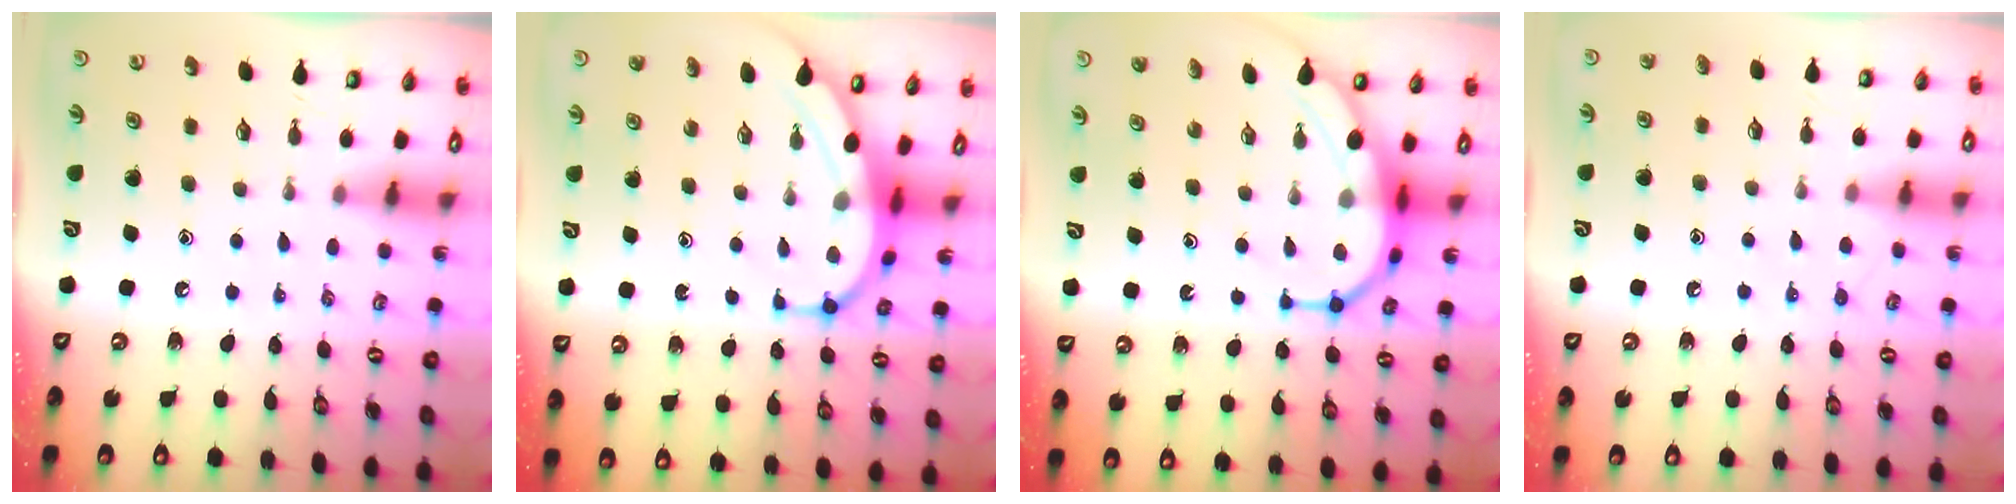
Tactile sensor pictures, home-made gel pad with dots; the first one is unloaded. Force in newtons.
{"total": 8.9, "press": 8.9, "slide": 1.0}
{"total": 10.7, "press": 10.7, "slide": 1.1}
{"total": 6.5, "press": 6.4, "slide": 0.8}